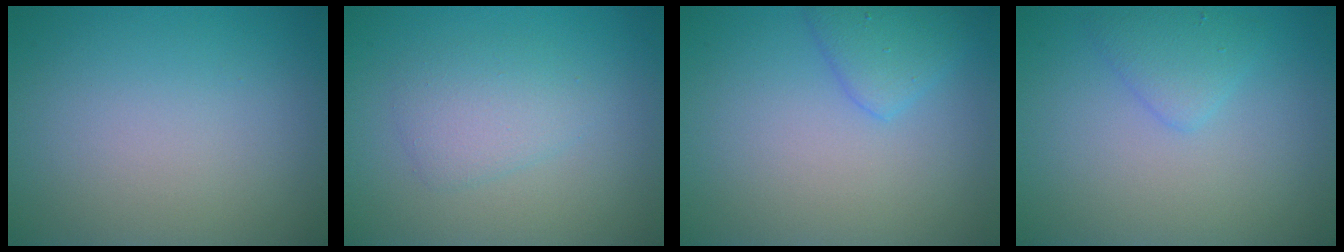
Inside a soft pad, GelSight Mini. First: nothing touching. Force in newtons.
{"total": 2.4, "press": 2.4, "slide": 0.0}
{"total": 2.3, "press": 2.3, "slide": 0.1}
{"total": 1.9, "press": 1.9, "slide": 0.0}